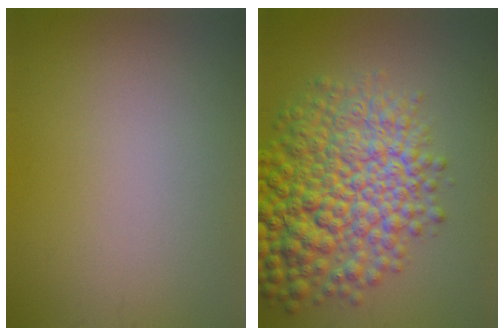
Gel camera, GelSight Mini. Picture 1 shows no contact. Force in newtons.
{"total": 11.1, "press": 11.1, "slide": 0.3}